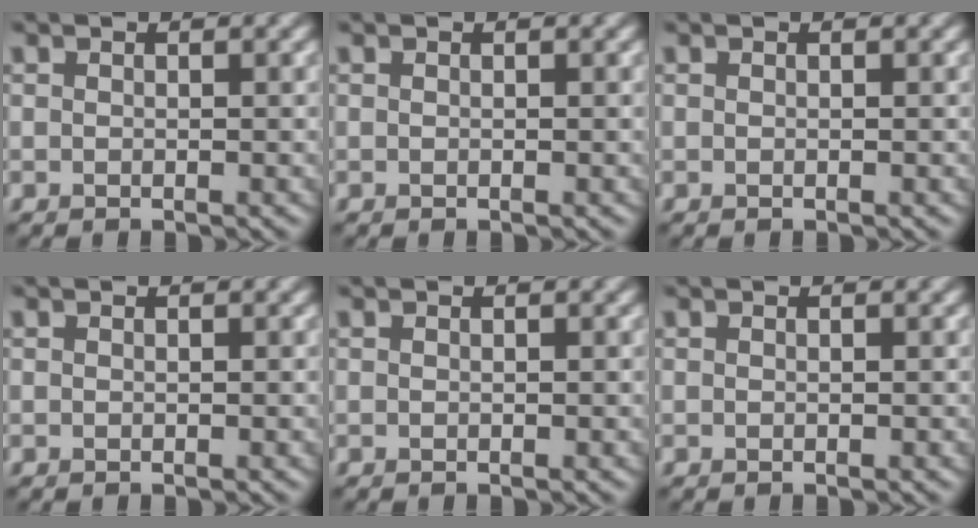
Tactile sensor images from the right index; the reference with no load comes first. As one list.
[{"total": 0.0}, {"total": 0.0}, {"total": 0.0}, {"total": 0.0}, {"total": 0.0}]